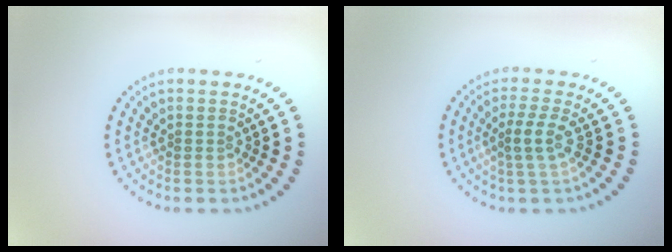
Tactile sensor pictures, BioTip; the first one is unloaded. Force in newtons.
{"total": 1.7, "press": 1.4, "slide": 1.1}